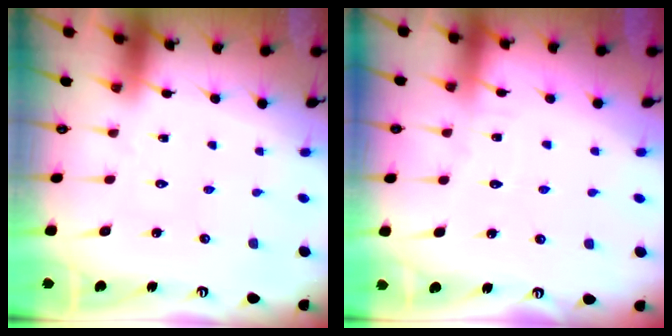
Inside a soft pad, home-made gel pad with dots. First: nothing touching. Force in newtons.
{"total": 2.4, "press": 2.4, "slide": 0.3}